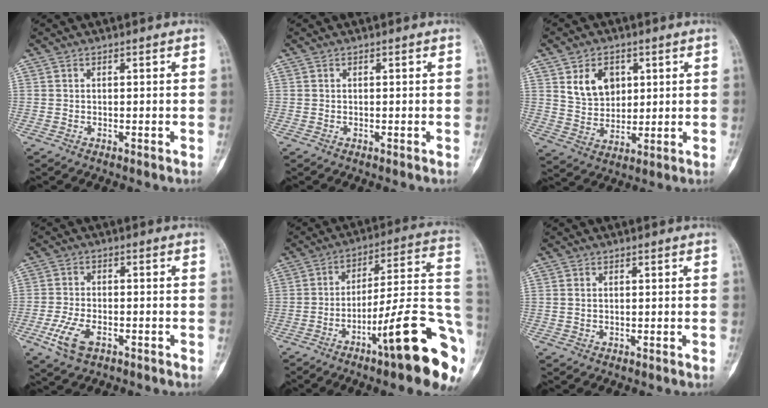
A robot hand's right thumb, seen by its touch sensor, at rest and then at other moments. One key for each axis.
{"total": 0.0}
{"total": 8.6, "fx": 3.2, "fy": 6.3, "fz": 4.9, "tx": -0.054, "ty": -0.021, "tz": 0.066}
{"total": 6.9, "fx": -3.2, "fy": 3.6, "fz": 4.9, "tx": -0.110, "ty": 0.009, "tz": -0.057}
{"total": 21.9, "fx": -9.1, "fy": 3.4, "fz": 19.7, "tx": -0.236, "ty": 0.052, "tz": -0.133}
{"total": 0.8, "fx": 0.1, "fy": 0.6, "fz": 0.5, "tx": -0.011, "ty": 0.002, "tz": 0.005}